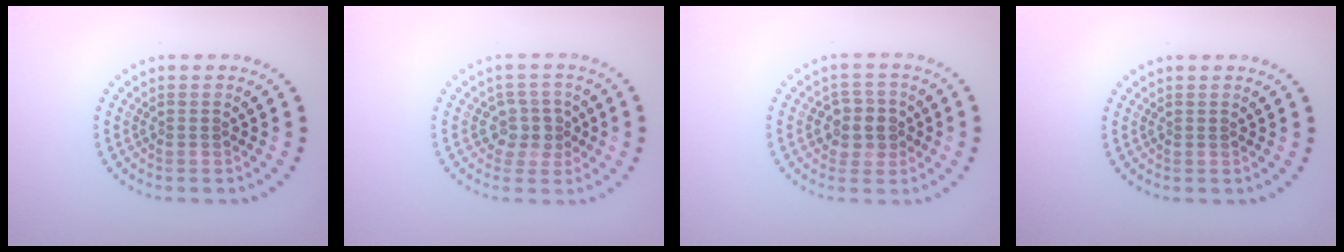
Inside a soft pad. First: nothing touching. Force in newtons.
{"total": 2.2, "press": 1.9, "slide": 1.1}
{"total": 2.7, "press": 2.6, "slide": 0.8}
{"total": 0.0}